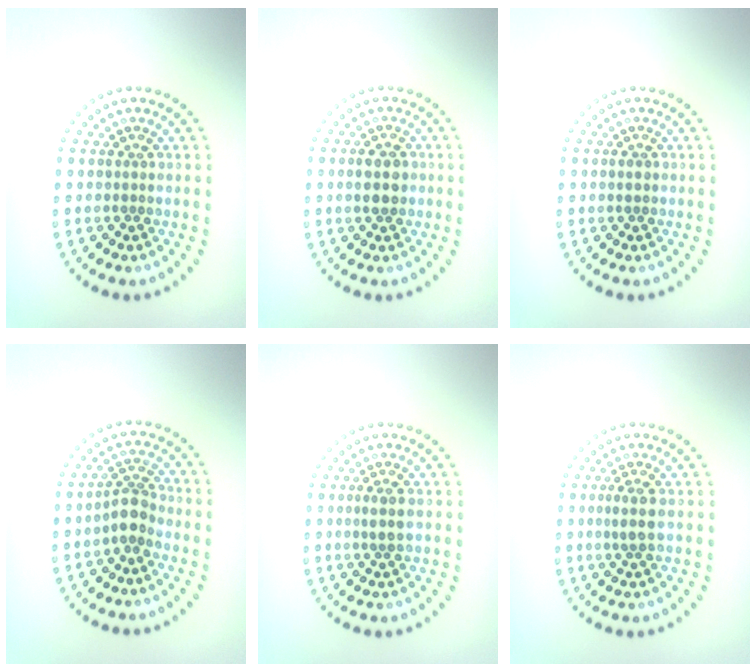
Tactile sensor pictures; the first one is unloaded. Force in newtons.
{"total": 2.9, "press": 2.9, "slide": 0.1}
{"total": 0.9, "press": 0.9, "slide": 0.2}
{"total": 2.6, "press": 2.0, "slide": 1.7}
{"total": 1.6, "press": 1.4, "slide": 0.8}
{"total": 1.8, "press": 1.5, "slide": 0.9}